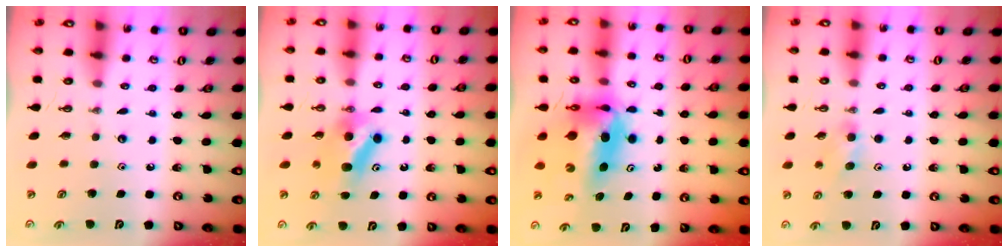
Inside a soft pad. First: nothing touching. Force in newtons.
{"total": 6.8, "press": 6.6, "slide": 1.5}
{"total": 9.7, "press": 8.3, "slide": 4.9}
{"total": 7.2, "press": 3.9, "slide": 6.0}